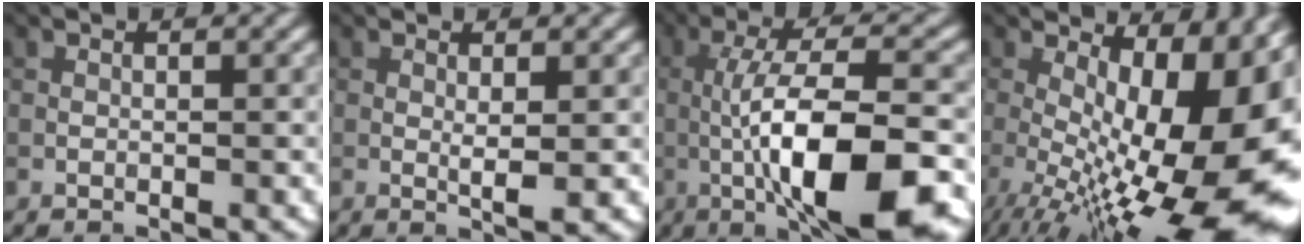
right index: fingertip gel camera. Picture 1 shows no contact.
{"total": 1.8, "force": [0.2, 0.1, 1.7], "torque": [-0.031, -0.004, 0.003]}
{"total": 11.5, "force": [-2.8, 3.0, 10.7], "torque": [-0.180, -0.001, -0.049]}
{"total": 17.7, "force": [-2.0, 6.9, 16.2], "torque": [-0.182, -0.010, -0.019]}